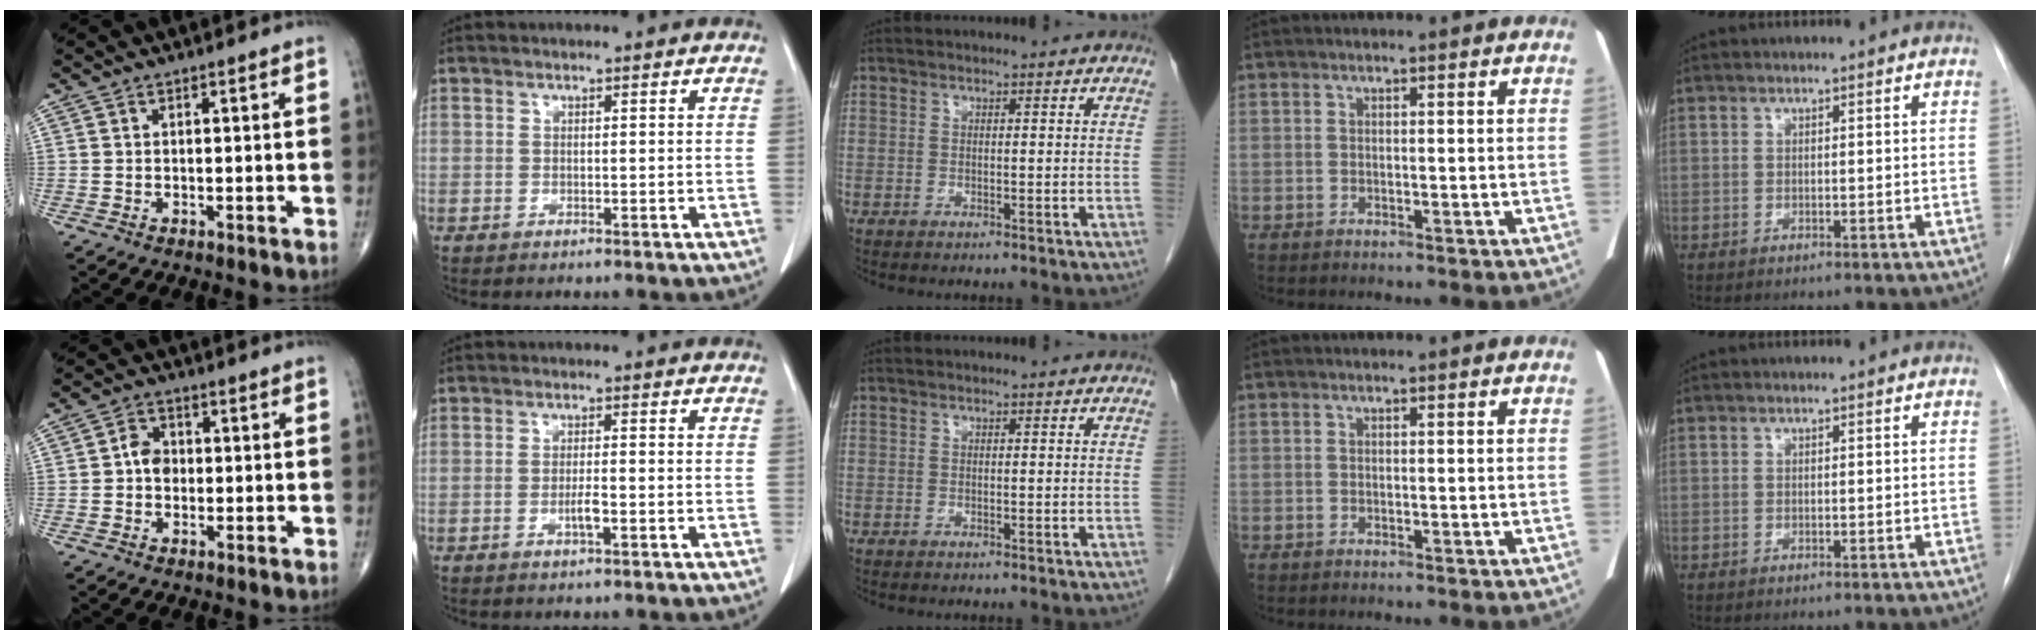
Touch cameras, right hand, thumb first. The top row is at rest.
{"thumb": {"total": 3.8, "force": [-0.2, 3.0, 2.2], "torque": [-0.025, 0.012, -0.011]}, "index": {"total": 2.3, "force": [-0.8, 0.2, 2.1], "torque": [-0.042, -0.002, -0.015]}}